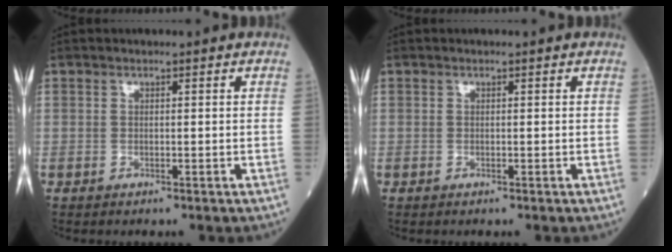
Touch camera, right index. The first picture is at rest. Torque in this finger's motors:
{"motor_torque": [0.00, 0.00, 0.00, 0.00]}